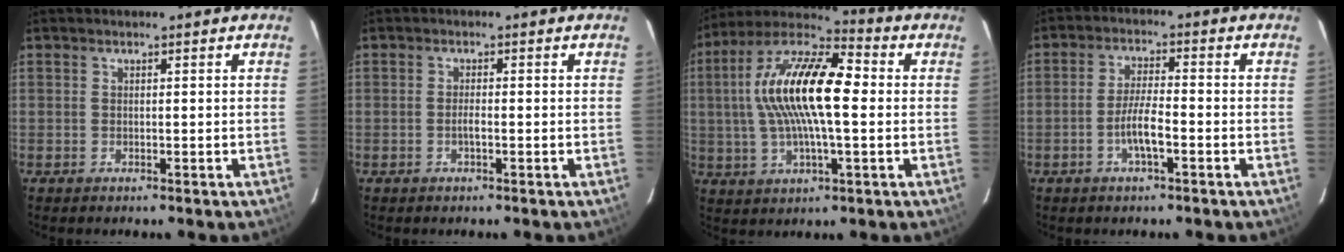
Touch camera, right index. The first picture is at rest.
{"total": 1.2, "force": [-0.5, 0.3, 1.0], "torque": [-0.021, 0.000, -0.010]}
{"total": 17.9, "force": [1.5, 5.8, 16.9], "torque": [-0.321, 0.019, 0.013]}
{"total": 5.1, "force": [-2.3, 0.9, 4.4], "torque": [-0.091, 0.001, -0.042]}